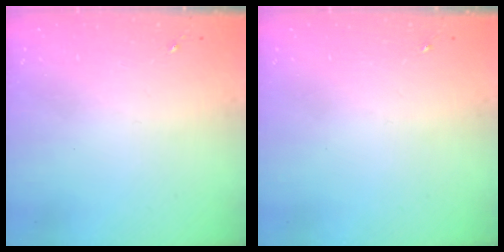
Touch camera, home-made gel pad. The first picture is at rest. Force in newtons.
{"total": 0.0}